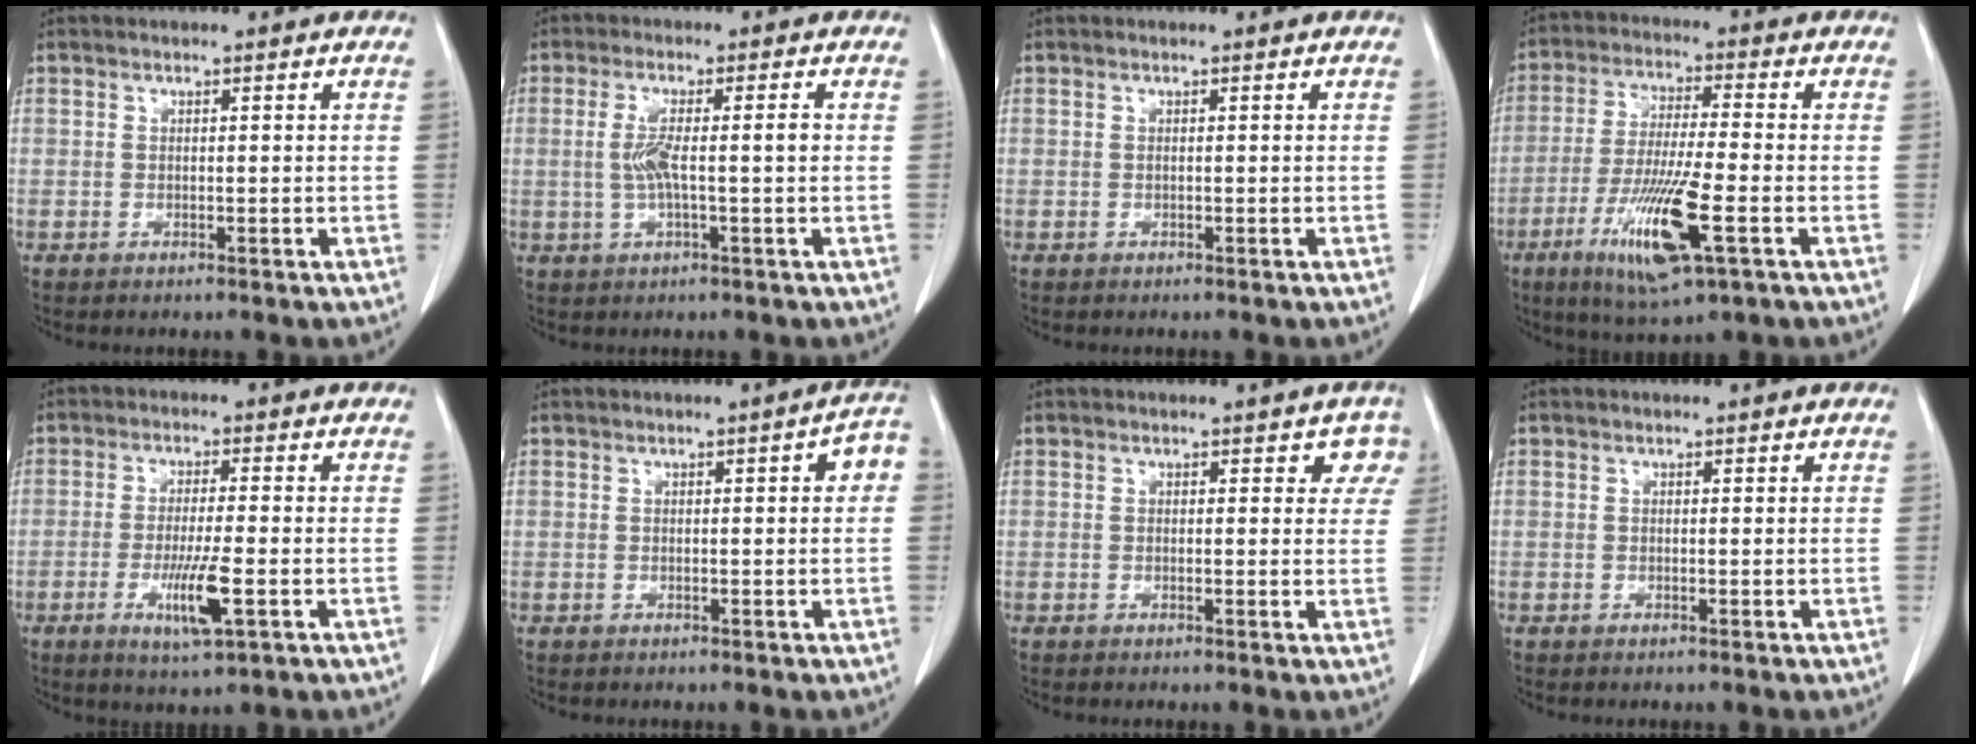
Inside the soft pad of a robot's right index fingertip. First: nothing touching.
{"total": 5.4, "force": [-0.2, 0.4, 5.4], "torque": [-0.108, 0.005, -0.002]}
{"total": 0.0}
{"total": 13.1, "force": [-5.0, 0.9, 12.0], "torque": [-0.239, -0.028, -0.089]}
{"total": 7.1, "force": [-2.4, 0.3, 6.7], "torque": [-0.125, -0.017, -0.040]}
{"total": 3.1, "force": [0.5, 0.7, 3.0], "torque": [-0.032, 0.010, 0.001]}
{"total": 2.9, "force": [1.8, 1.9, 1.4], "torque": [0.009, 0.002, 0.007]}
{"total": 0.0}